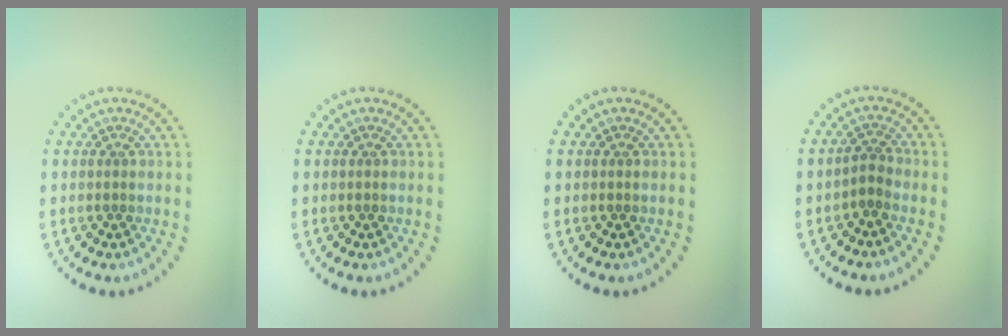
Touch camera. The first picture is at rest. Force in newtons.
{"total": 0.0}
{"total": 0.0}
{"total": 1.6, "press": 1.1, "slide": 1.1}